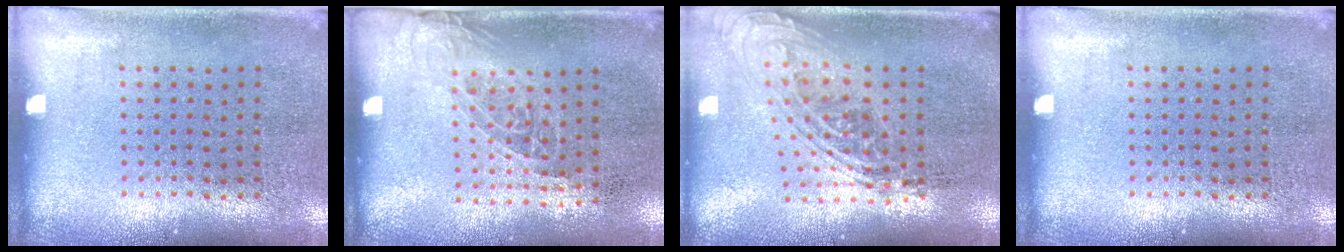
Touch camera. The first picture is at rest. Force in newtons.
{"total": 1.3, "press": 1.0, "slide": 0.8}
{"total": 2.1, "press": 1.5, "slide": 1.5}
{"total": 0.0}